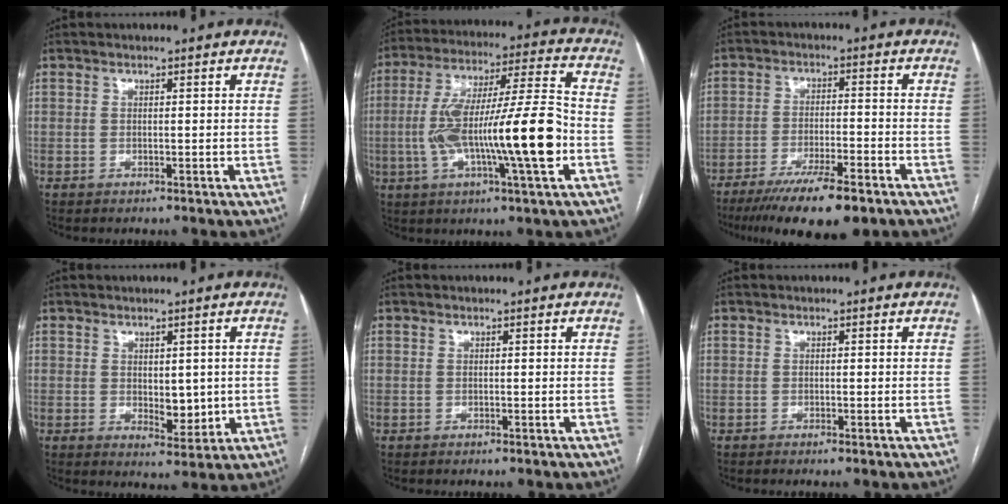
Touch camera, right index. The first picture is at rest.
{"total": 19.3, "force": [-3.8, 1.3, 18.9], "torque": [-0.335, 0.006, -0.062]}
{"total": 12.4, "force": [-8.8, 2.3, 8.5], "torque": [-0.138, -0.026, -0.141]}
{"total": 4.7, "force": [0.0, 2.4, 4.0], "torque": [-0.054, -0.007, 0.011]}
{"total": 0.0}
{"total": 0.7, "force": [-0.5, -0.1, 0.5], "torque": [-0.010, 0.000, -0.008]}